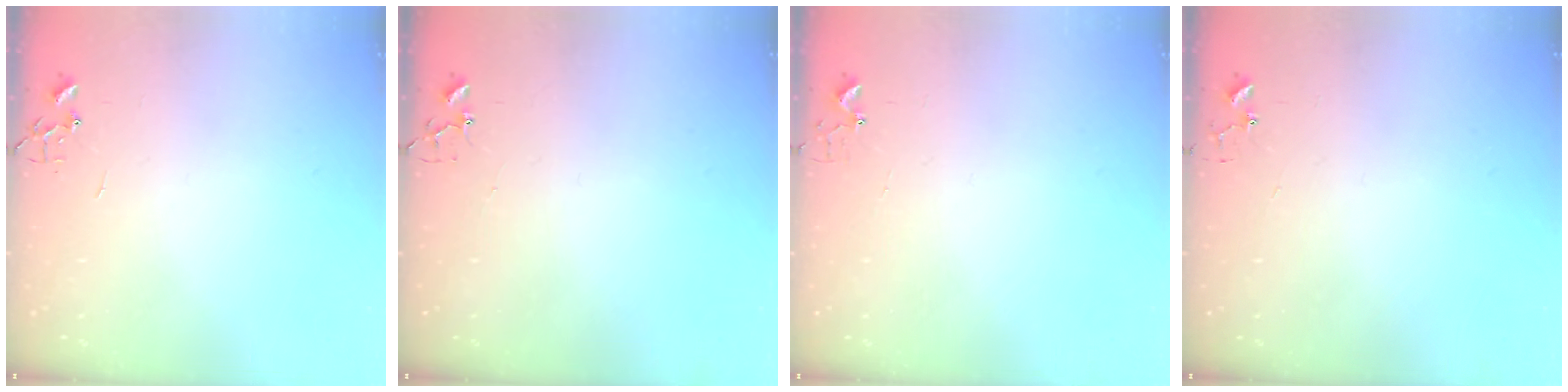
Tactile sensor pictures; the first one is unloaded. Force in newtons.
{"total": 3.9, "press": 3.8, "slide": 0.2}
{"total": 2.7, "press": 2.7, "slide": 0.3}
{"total": 3.1, "press": 3.1, "slide": 0.3}